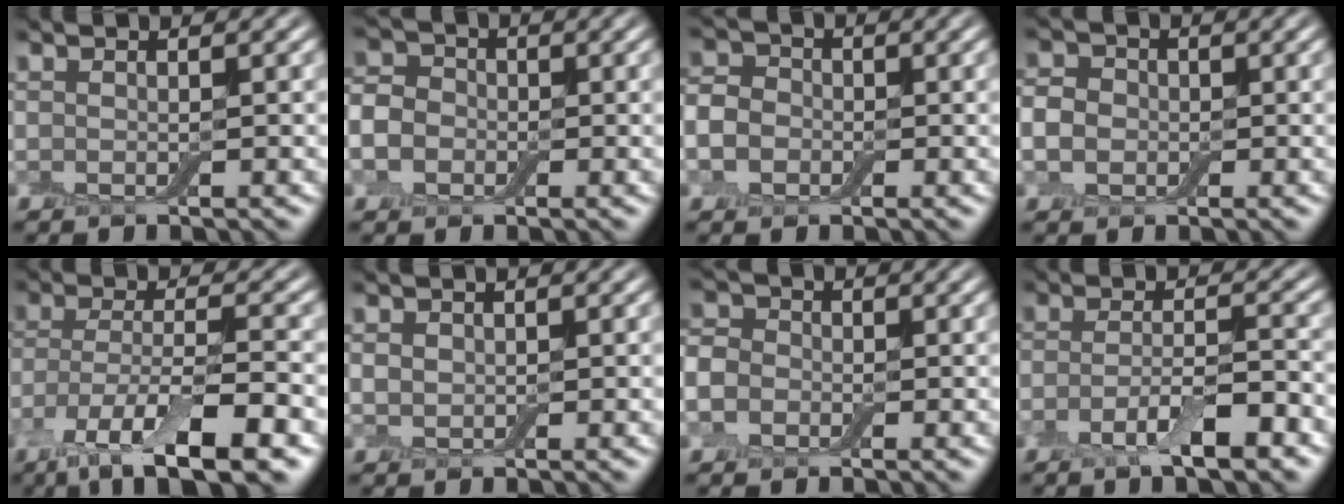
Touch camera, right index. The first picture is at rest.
{"total": 5.1, "force": [-1.1, 4.4, 2.4], "torque": [-0.039, 0.006, -0.043]}
{"total": 4.1, "force": [-0.9, 3.5, 2.0], "torque": [-0.029, 0.003, -0.029]}
{"total": 3.2, "force": [-0.4, 2.8, 1.5], "torque": [-0.023, 0.003, -0.016]}
{"total": 9.4, "force": [-5.0, 2.8, 7.5], "torque": [-0.139, -0.012, -0.092]}
{"total": 1.0, "force": [0.3, 0.9, 0.4], "torque": [-0.009, 0.000, 0.005]}
{"total": 5.0, "force": [-1.0, 4.3, 2.3], "torque": [-0.041, 0.010, -0.047]}
{"total": 4.5, "force": [-2.2, 1.2, 3.7], "torque": [-0.071, 0.002, -0.045]}